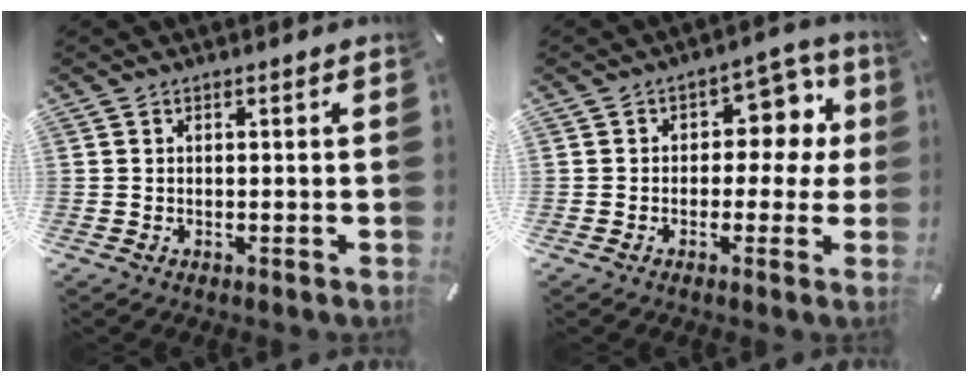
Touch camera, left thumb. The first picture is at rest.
{"total": 9.5, "force": [2.0, 6.5, 6.6], "torque": [-0.078, -0.012, 0.030]}